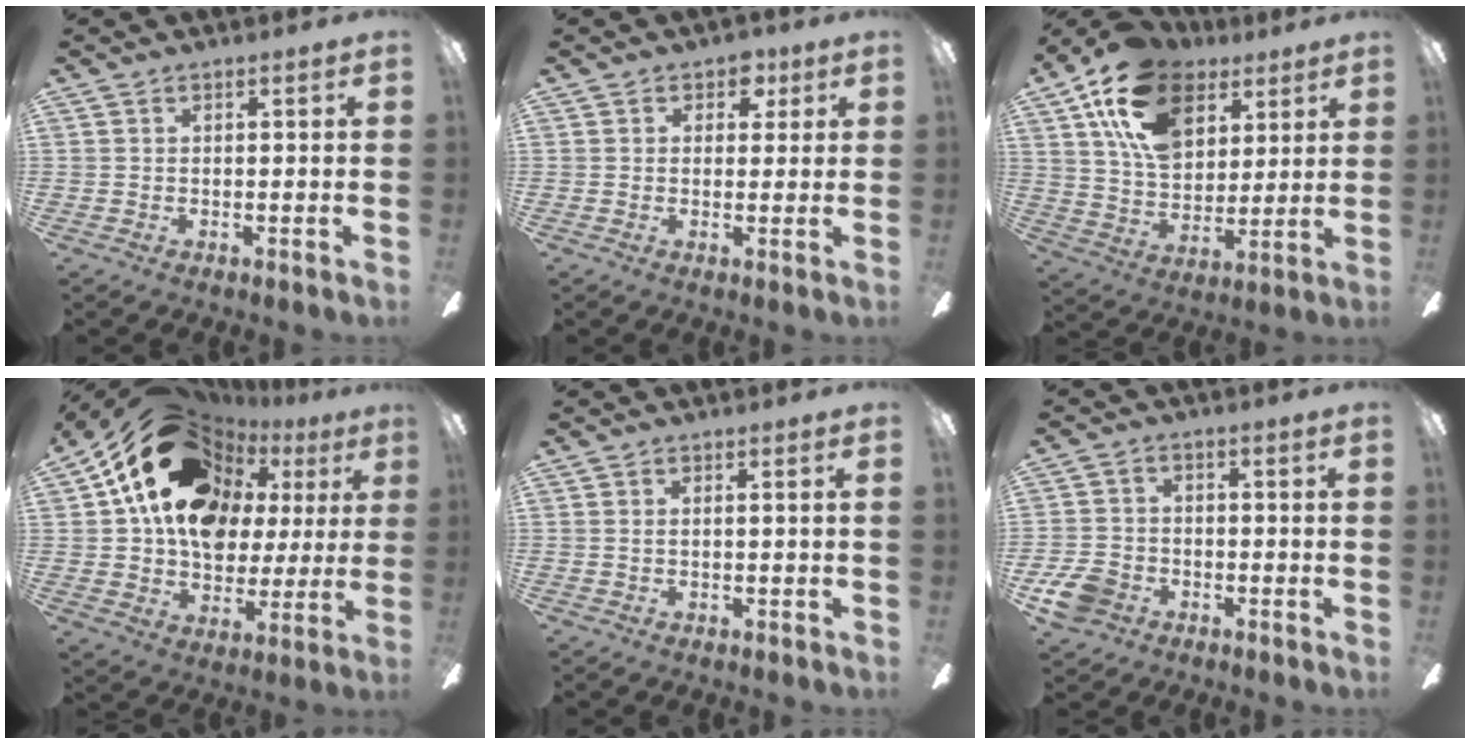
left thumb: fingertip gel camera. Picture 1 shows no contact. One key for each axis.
{"total": 4.4, "fx": 2.5, "fy": 3.1, "fz": 2.1, "tx": -0.014, "ty": -0.004, "tz": 0.039}
{"total": 18.8, "fx": 10.1, "fy": 11.9, "fz": 10.4, "tx": -0.205, "ty": -0.028, "tz": 0.188}
{"total": 19.9, "fx": 8.7, "fy": 14.1, "fz": 11.0, "tx": -0.201, "ty": -0.055, "tz": 0.158}
{"total": 0.9, "fx": 0.2, "fy": -0.3, "fz": 0.8, "tx": -0.016, "ty": -0.002, "tz": 0.004}
{"total": 7.4, "fx": -4.0, "fy": 5.3, "fz": 3.3, "tx": -0.078, "ty": 0.027, "tz": -0.077}